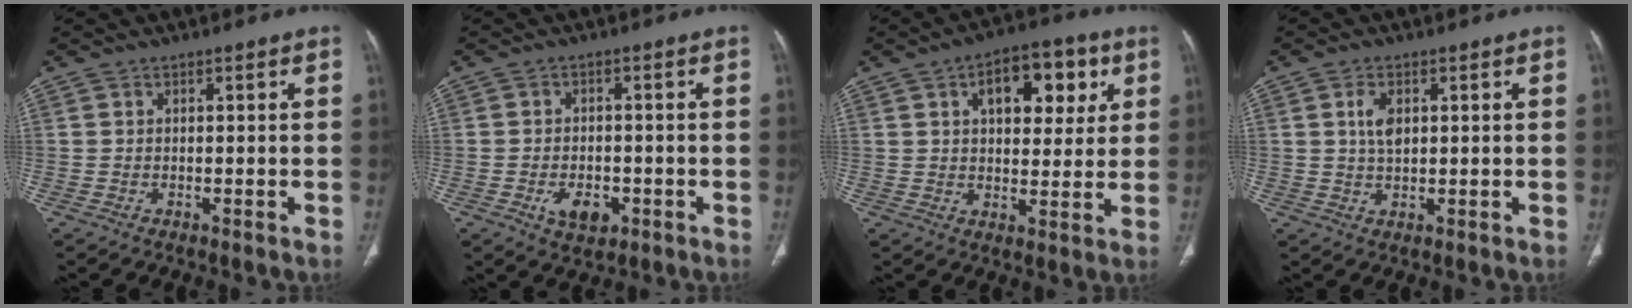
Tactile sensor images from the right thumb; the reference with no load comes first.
{"total": 5.4, "force": [-2.1, 3.3, 3.7], "torque": [-0.053, 0.006, -0.027]}
{"total": 13.1, "force": [4.9, 7.3, 9.7], "torque": [-0.094, -0.002, 0.070]}
{"total": 3.9, "force": [1.1, 2.2, 3.0], "torque": [-0.053, -0.002, 0.022]}